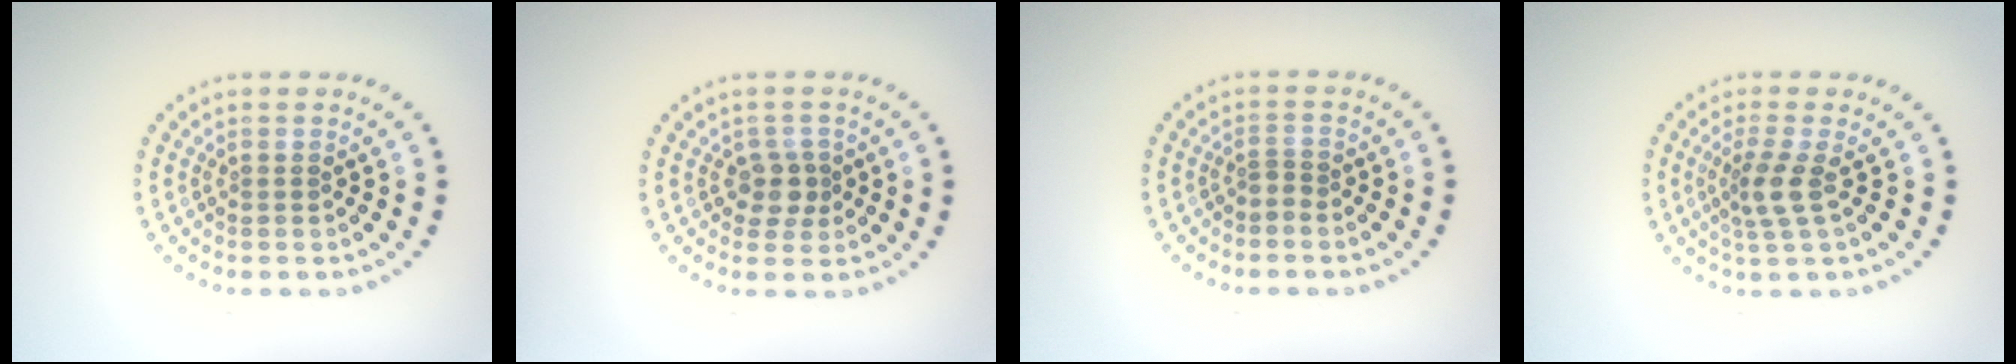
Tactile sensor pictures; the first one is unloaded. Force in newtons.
{"total": 2.0, "press": 1.7, "slide": 1.0}
{"total": 0.8, "press": 0.4, "slide": 0.7}
{"total": 2.4, "press": 1.8, "slide": 1.6}